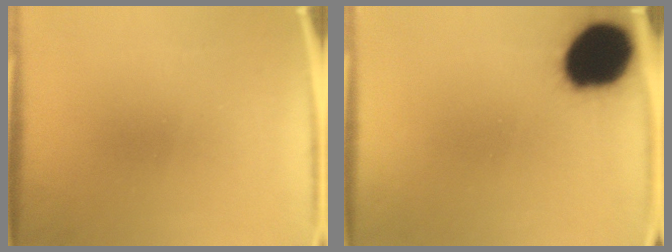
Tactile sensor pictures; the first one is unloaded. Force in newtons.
{"total": 18.7}